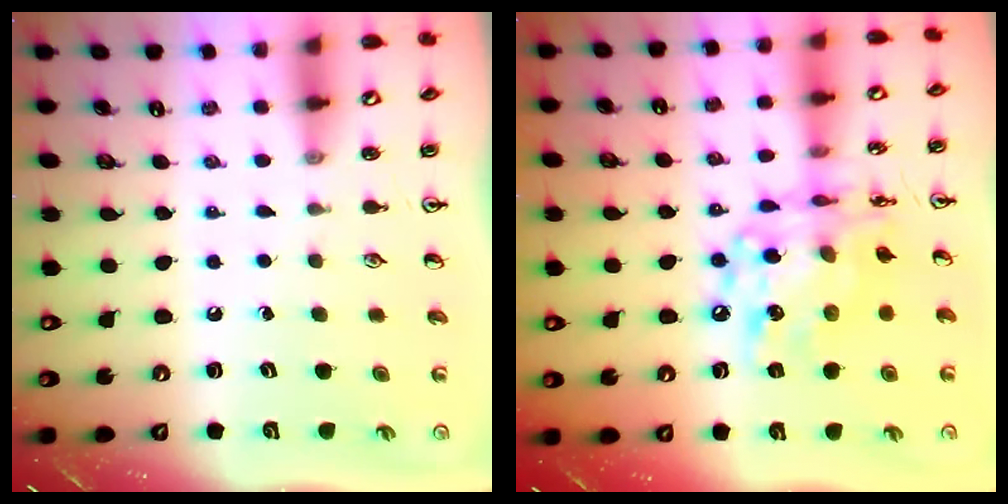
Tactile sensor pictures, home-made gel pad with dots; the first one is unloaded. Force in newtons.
{"total": 15.1, "press": 15.0, "slide": 1.2}